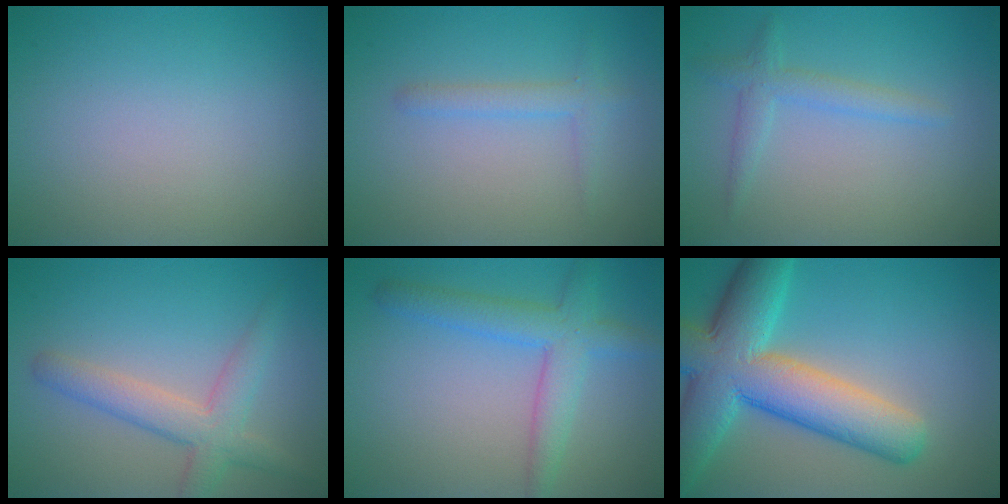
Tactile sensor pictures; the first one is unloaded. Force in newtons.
{"total": 1.7, "press": 1.7, "slide": 0.1}
{"total": 2.0, "press": 2.0, "slide": 0.1}
{"total": 4.0, "press": 4.0, "slide": 0.3}
{"total": 4.2, "press": 4.2, "slide": 0.2}
{"total": 10.7, "press": 10.7, "slide": 0.6}